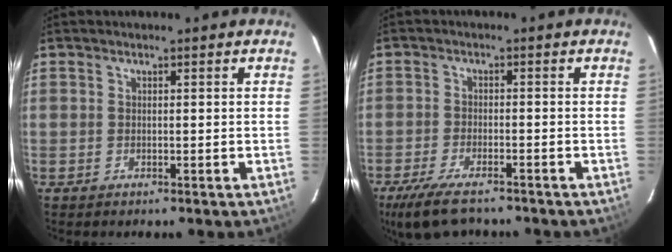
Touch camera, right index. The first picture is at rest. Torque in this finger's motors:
{"motor_torque": [0.88, -0.58, 0.33, 0.08]}